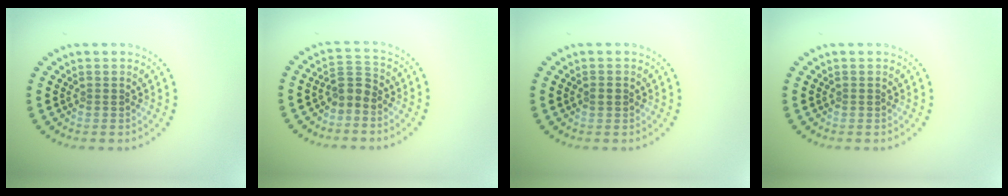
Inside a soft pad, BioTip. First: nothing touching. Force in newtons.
{"total": 2.0, "press": 1.6, "slide": 1.1}
{"total": 1.0, "press": 1.0, "slide": 0.1}
{"total": 0.0}